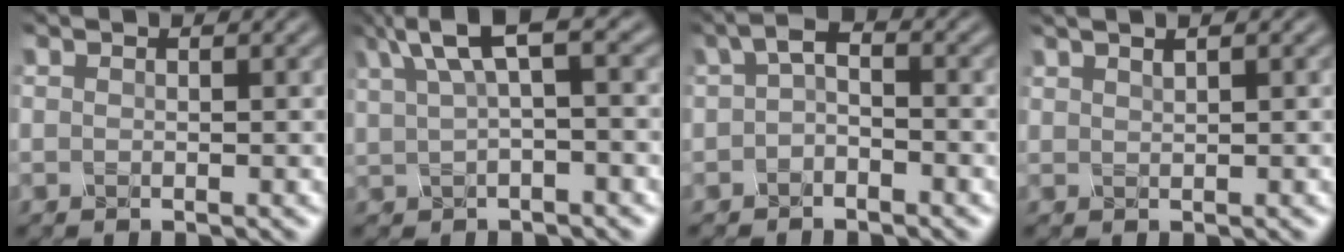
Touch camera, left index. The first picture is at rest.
{"total": 5.1, "force": [2.1, 1.5, 4.3], "torque": [-0.088, 0.018, 0.042]}
{"total": 2.2, "force": [-0.6, 1.3, 1.7], "torque": [-0.031, 0.012, -0.018]}
{"total": 0.8, "force": [0.6, 0.1, 0.5], "torque": [-0.009, 0.006, 0.012]}